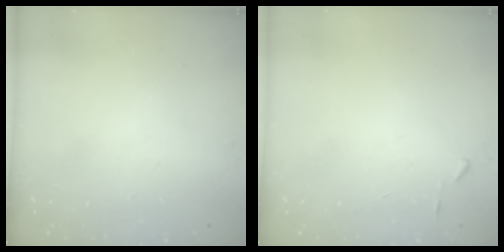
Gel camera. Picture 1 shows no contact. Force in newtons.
{"total": 2.7, "press": 2.7, "slide": 0.3}